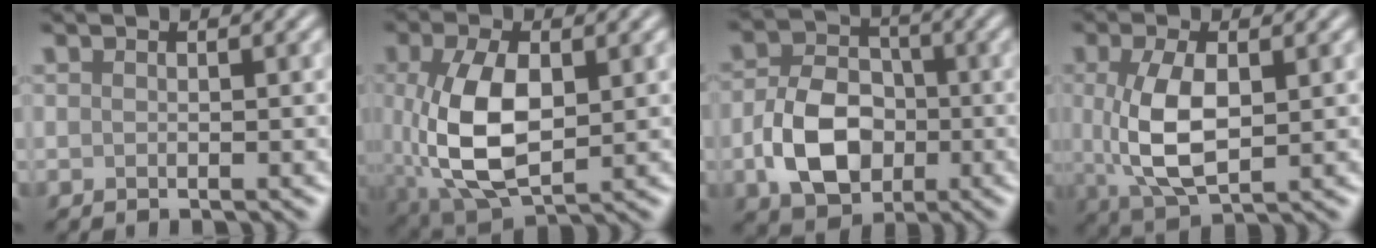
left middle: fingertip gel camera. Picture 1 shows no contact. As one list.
[{"total": 8.5, "force": [-0.1, 4.7, 7.1], "torque": [-0.163, -0.005, 0.005]}, {"total": 6.9, "force": [-1.8, 5.0, 4.3], "torque": [-0.089, 0.003, -0.035]}, {"total": 6.2, "force": [0.4, 3.0, 5.3], "torque": [-0.126, -0.002, 0.012]}]